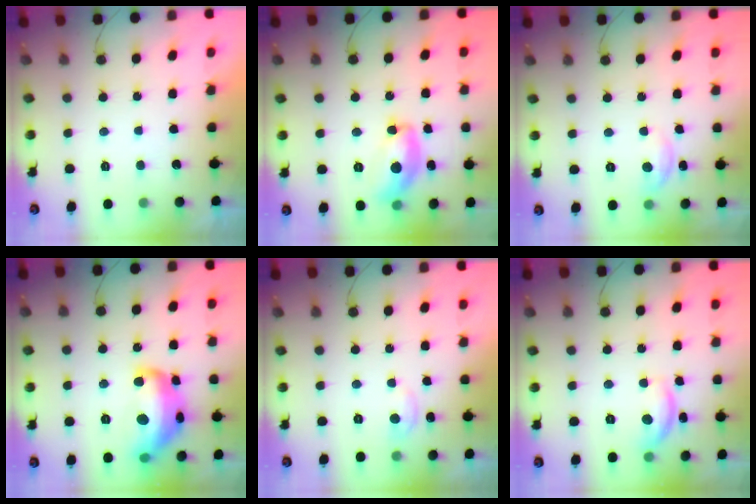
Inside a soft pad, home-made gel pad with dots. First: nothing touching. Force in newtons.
{"total": 14.0, "press": 14.0, "slide": 1.0}
{"total": 6.0, "press": 5.9, "slide": 0.5}
{"total": 17.8, "press": 17.8, "slide": 0.9}
{"total": 6.5, "press": 6.5, "slide": 0.6}
{"total": 9.7, "press": 9.7, "slide": 0.7}